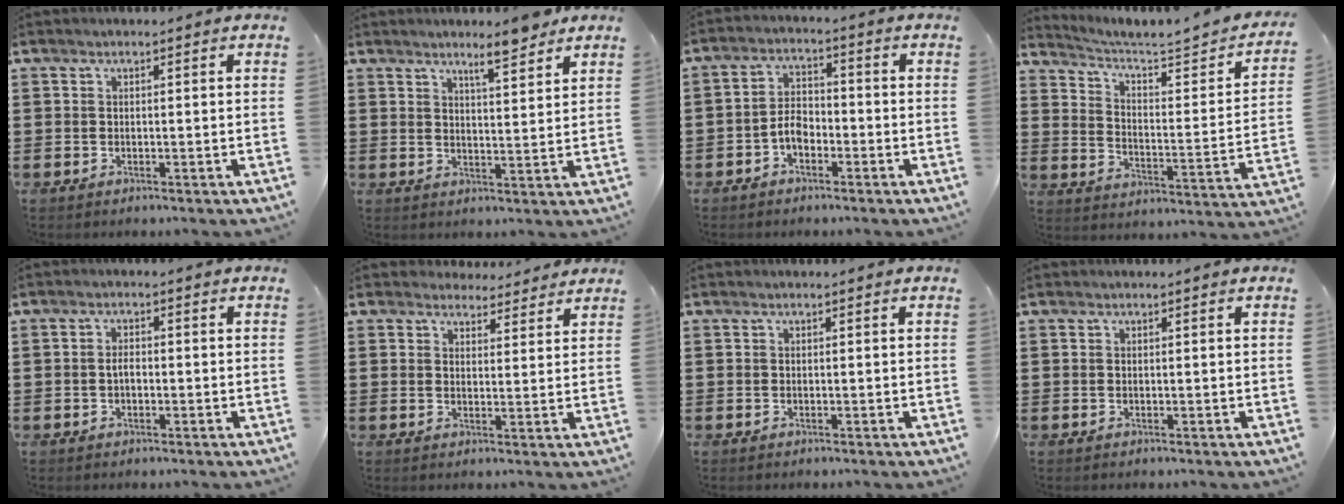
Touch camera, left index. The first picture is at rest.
{"total": 5.5, "force": [4.7, 0.8, 2.8], "torque": [-0.051, -0.017, 0.080]}
{"total": 3.8, "force": [-2.0, 2.1, 2.4], "torque": [-0.060, 0.004, -0.044]}
{"total": 3.1, "force": [2.4, 0.4, 1.9], "torque": [-0.055, -0.027, 0.026]}
{"total": 2.0, "force": [-0.3, 0.9, 1.7], "torque": [-0.034, 0.004, -0.006]}
{"total": 3.7, "force": [3.5, 1.2, 0.3], "torque": [-0.011, -0.011, 0.066]}
{"total": 0.0}
{"total": 0.0}